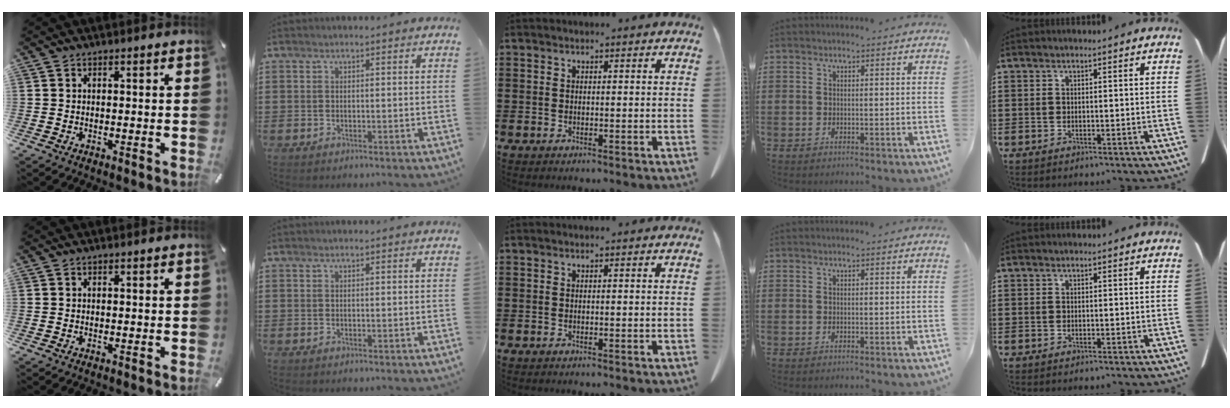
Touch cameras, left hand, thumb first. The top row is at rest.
{}